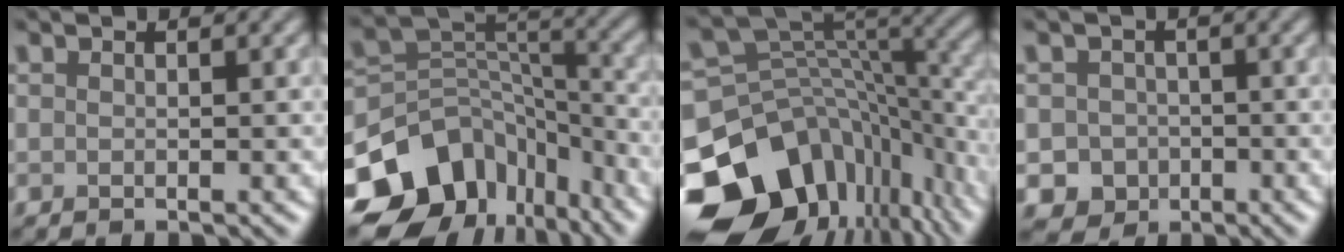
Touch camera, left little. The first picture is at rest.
{"total": 13.0, "force": [-8.2, 9.0, 4.6], "torque": [-0.097, 0.017, -0.128]}
{"total": 14.9, "force": [-7.4, 10.2, 8.0], "torque": [-0.181, -0.012, -0.118]}
{"total": 3.6, "force": [-1.3, 3.3, 0.7], "torque": [0.001, -0.003, -0.026]}